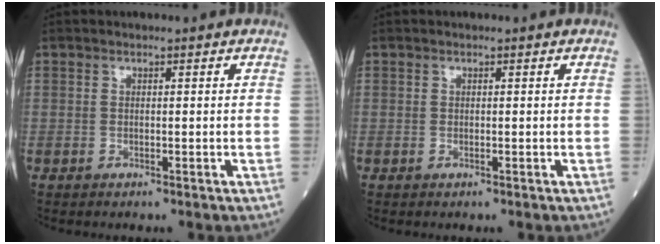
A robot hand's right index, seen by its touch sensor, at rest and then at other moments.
{"total": 0.0}